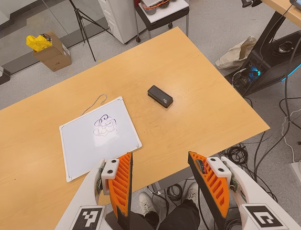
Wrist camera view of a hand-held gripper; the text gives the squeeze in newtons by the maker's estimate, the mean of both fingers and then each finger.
{"total": 0.0}